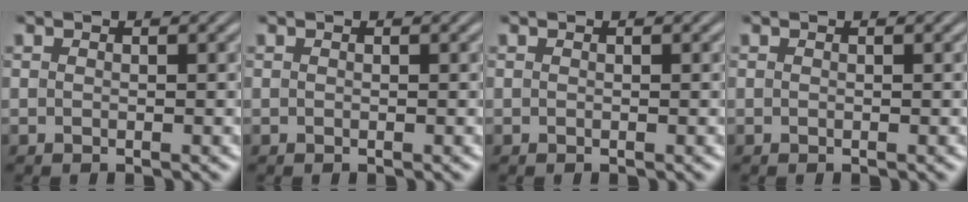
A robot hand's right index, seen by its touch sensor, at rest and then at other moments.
{"total": 0.0}
{"total": 0.0}
{"total": 0.0}